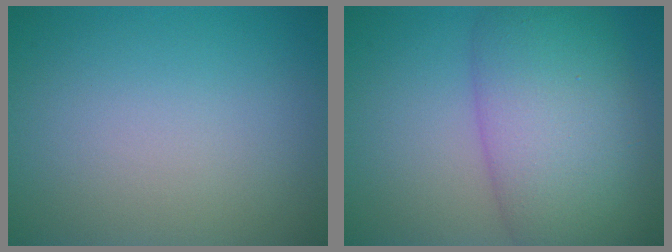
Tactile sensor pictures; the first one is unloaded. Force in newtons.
{"total": 10.5, "press": 10.5, "slide": 0.4}